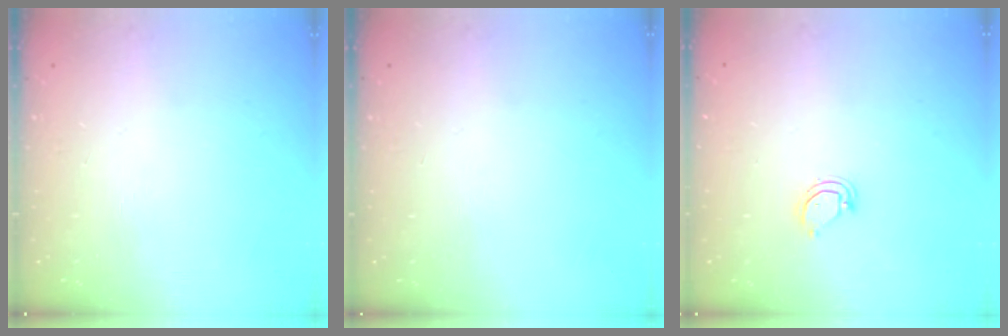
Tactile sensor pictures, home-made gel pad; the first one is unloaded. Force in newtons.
{"total": 0.0}
{"total": 3.1, "press": 3.1, "slide": 0.2}